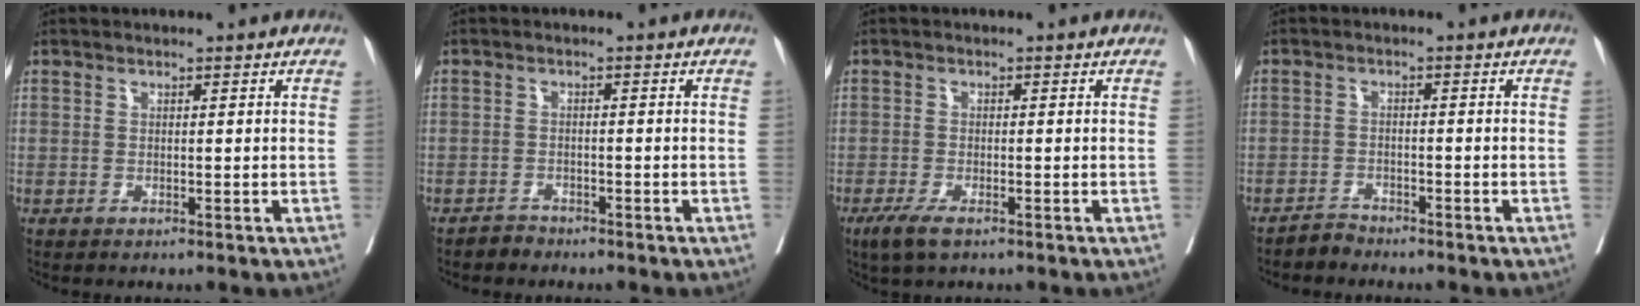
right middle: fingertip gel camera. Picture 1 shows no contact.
{"total": 1.2, "force": [-1.1, 0.4, -0.5], "torque": [0.008, 0.001, -0.020]}
{"total": 3.0, "force": [-1.9, 0.8, 2.1], "torque": [-0.044, -0.005, -0.034]}
{"total": 1.7, "force": [-1.5, 0.1, -0.7], "torque": [0.016, -0.004, -0.028]}